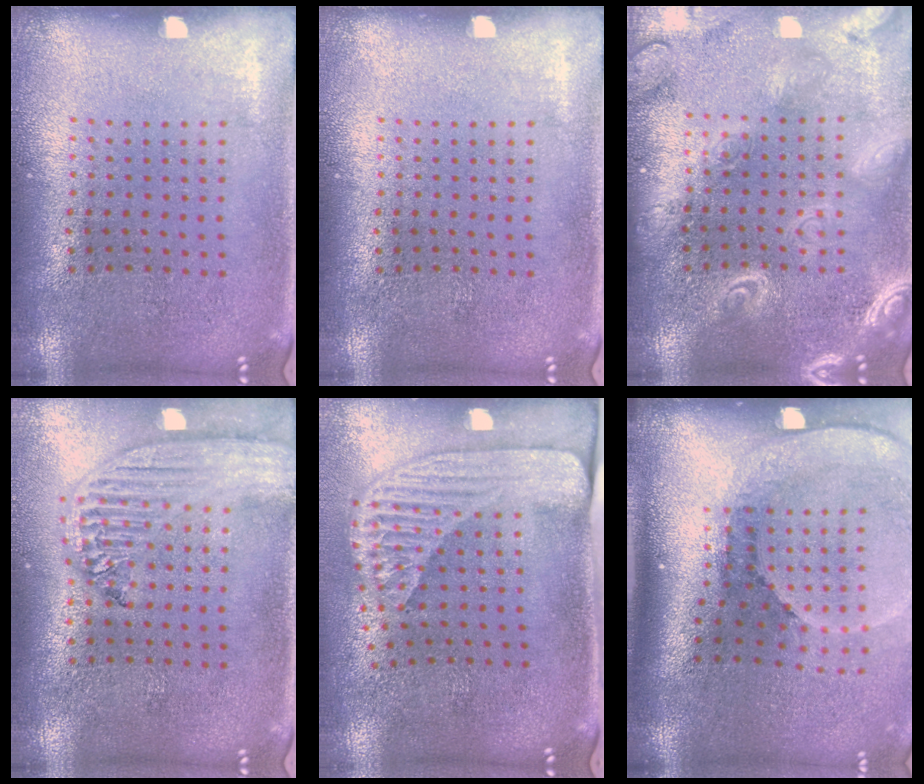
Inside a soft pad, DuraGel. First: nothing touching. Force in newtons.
{"total": 0.0}
{"total": 3.4, "press": 3.4, "slide": 0.4}
{"total": 2.4, "press": 2.1, "slide": 1.2}
{"total": 2.3, "press": 1.8, "slide": 1.5}
{"total": 2.6, "press": 1.7, "slide": 1.9}